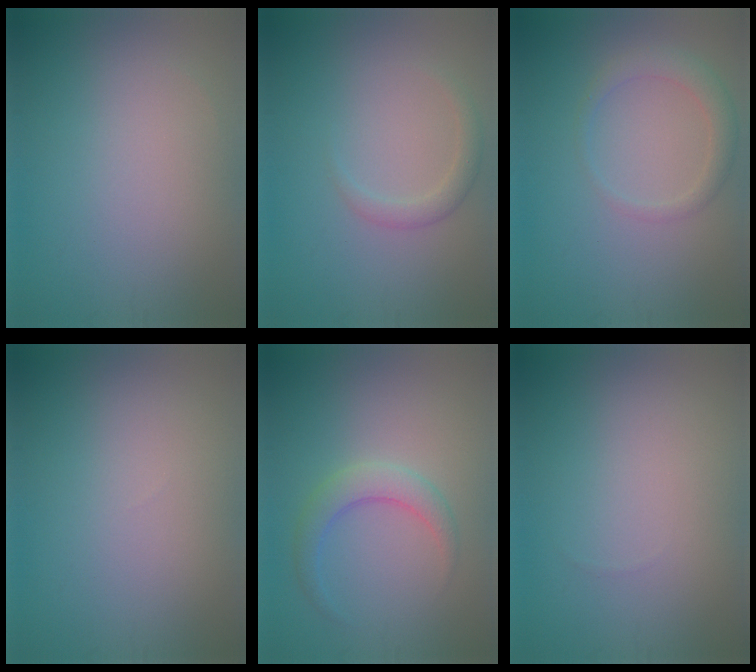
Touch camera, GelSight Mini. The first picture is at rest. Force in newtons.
{"total": 1.6, "press": 1.6, "slide": 0.1}
{"total": 2.2, "press": 2.2, "slide": 0.3}
{"total": 0.0}
{"total": 2.7, "press": 2.7, "slide": 0.2}
{"total": 0.0}